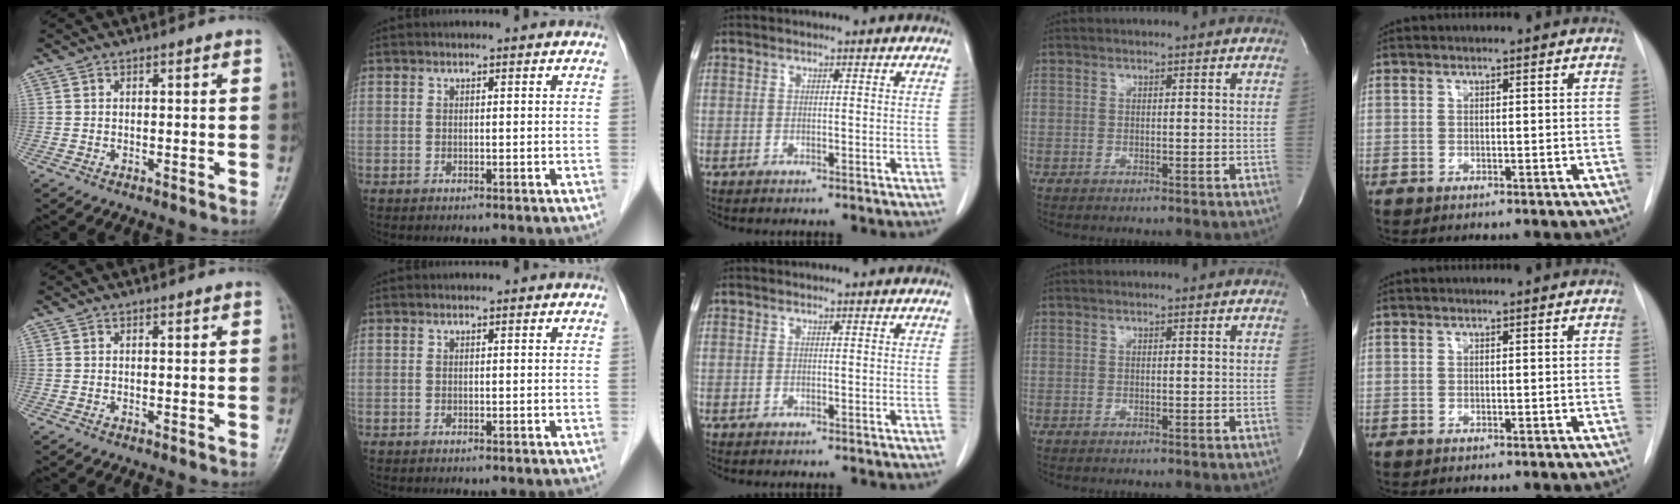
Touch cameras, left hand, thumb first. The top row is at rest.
{}